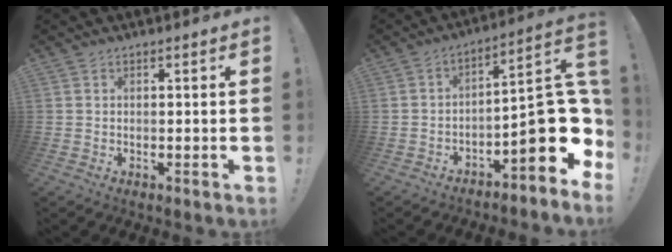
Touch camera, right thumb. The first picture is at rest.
{"total": 17.8, "force": [-4.0, 6.5, 16.1], "torque": [-0.213, 0.017, -0.053]}